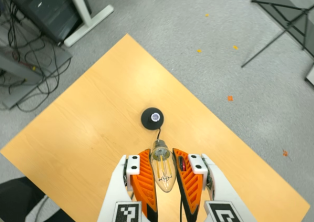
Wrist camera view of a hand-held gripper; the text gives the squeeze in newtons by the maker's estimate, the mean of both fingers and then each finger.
{"total": 20.1, "left": 22.6, "right": 17.6}